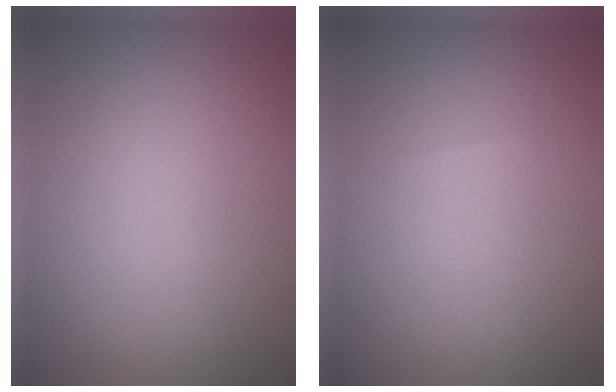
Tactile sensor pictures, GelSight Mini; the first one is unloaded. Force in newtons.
{"total": 0.0}